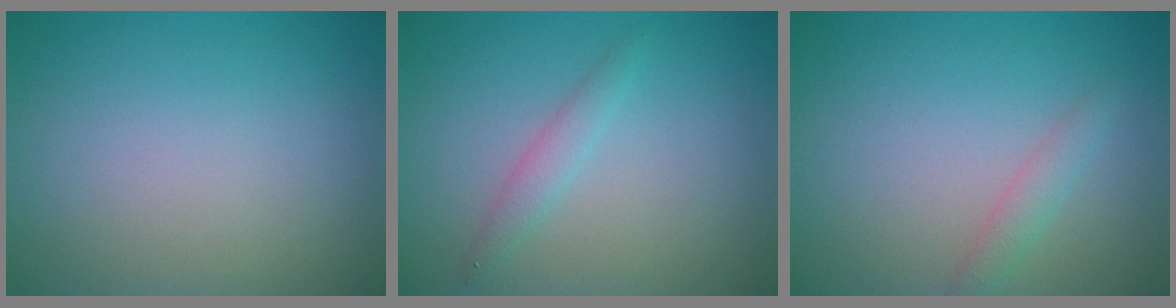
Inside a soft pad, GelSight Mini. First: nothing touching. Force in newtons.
{"total": 1.5, "press": 1.5, "slide": 0.0}
{"total": 1.5, "press": 1.5, "slide": 0.0}